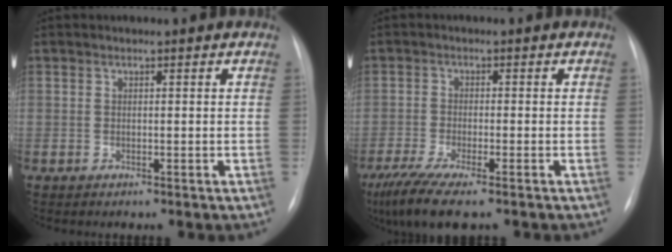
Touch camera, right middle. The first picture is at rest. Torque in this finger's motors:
{"motor_torque": [1.12, -1.02, 0.15, 0.08]}